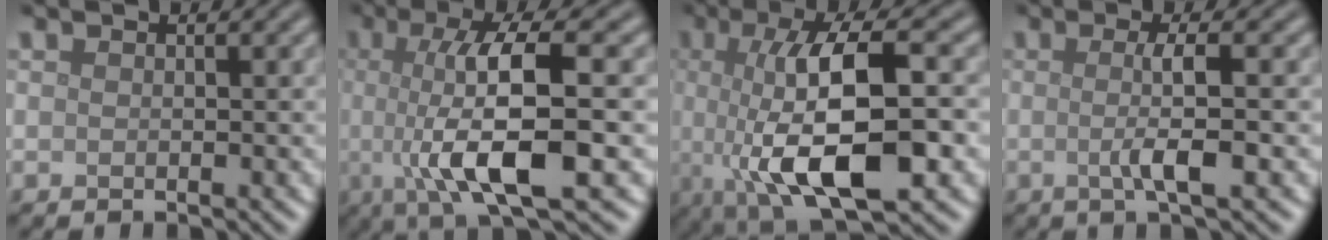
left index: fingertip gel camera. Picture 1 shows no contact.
{"total": 9.8, "force": [-0.8, 2.7, 9.4], "torque": [-0.144, -0.004, -0.014]}
{"total": 10.9, "force": [-1.1, 3.6, 10.2], "torque": [-0.172, -0.001, -0.019]}
{"total": 3.7, "force": [-0.2, 0.7, 3.6], "torque": [-0.059, -0.004, -0.006]}